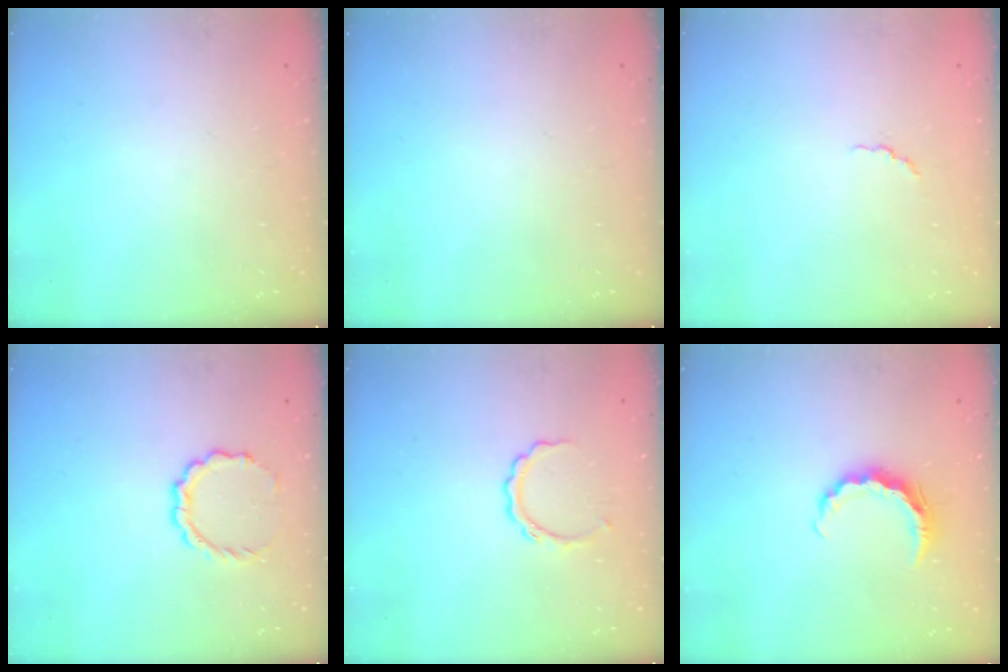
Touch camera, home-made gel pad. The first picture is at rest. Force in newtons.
{"total": 0.0}
{"total": 1.4, "press": 1.2, "slide": 0.6}
{"total": 7.0, "press": 6.8, "slide": 1.4}
{"total": 5.9, "press": 5.9, "slide": 0.2}
{"total": 7.1, "press": 7.0, "slide": 0.7}